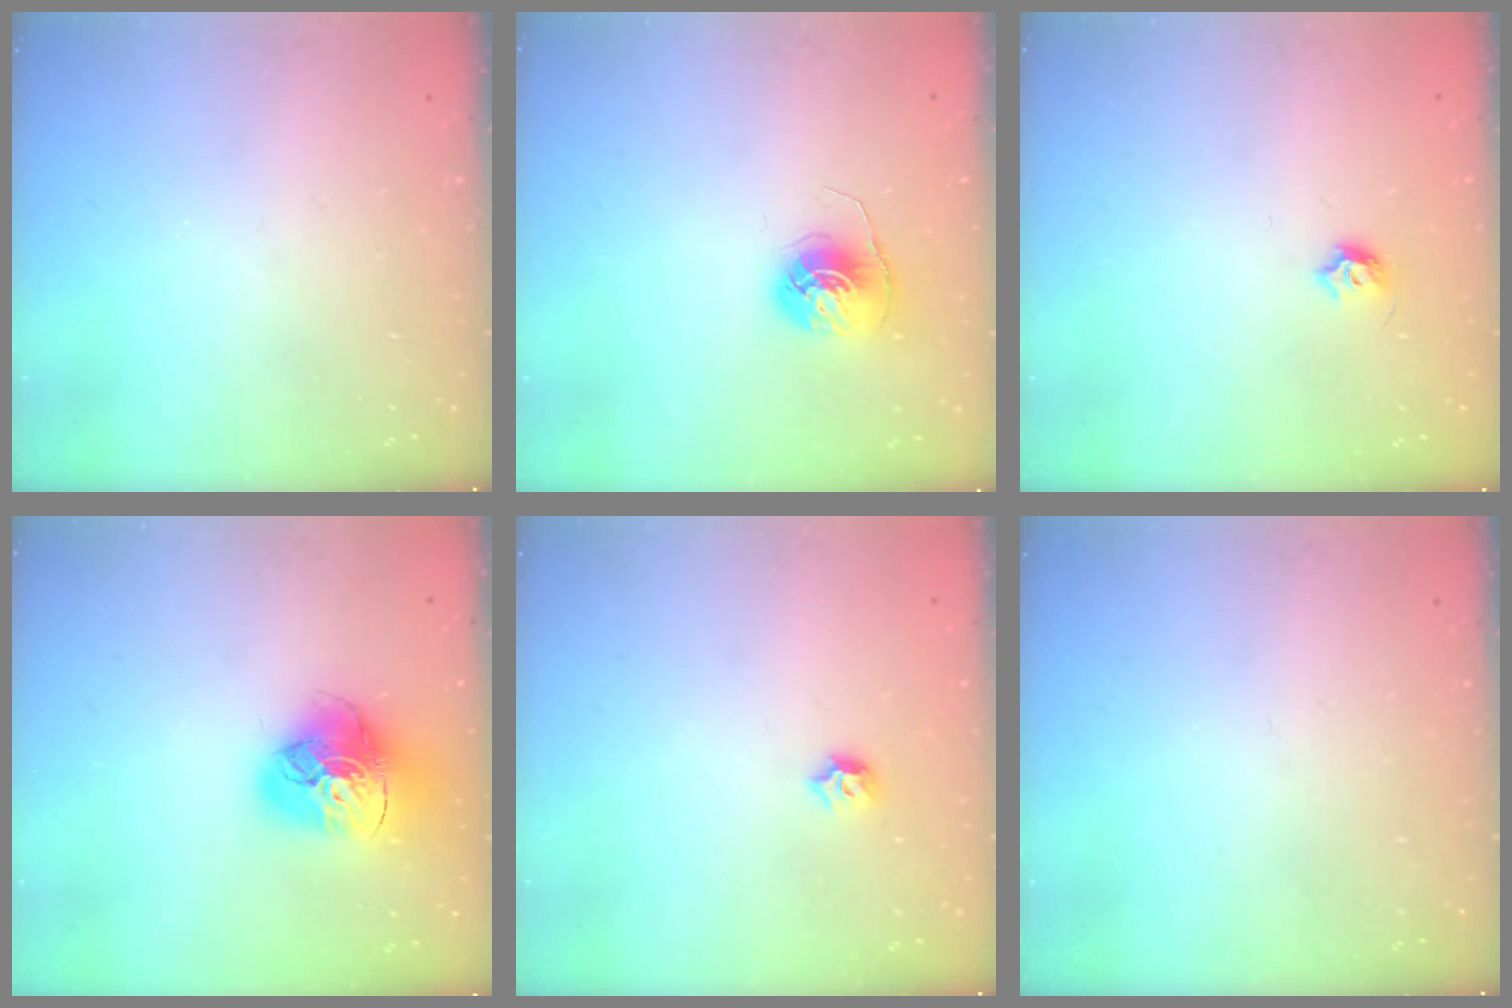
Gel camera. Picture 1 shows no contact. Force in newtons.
{"total": 6.1, "press": 6.1, "slide": 0.4}
{"total": 4.5, "press": 4.3, "slide": 1.0}
{"total": 16.7, "press": 16.6, "slide": 1.8}
{"total": 3.8, "press": 3.8, "slide": 0.8}
{"total": 0.0}